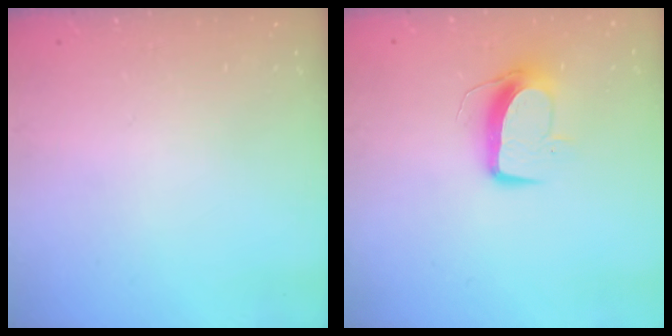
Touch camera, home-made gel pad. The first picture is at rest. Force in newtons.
{"total": 9.8, "press": 9.7, "slide": 1.0}